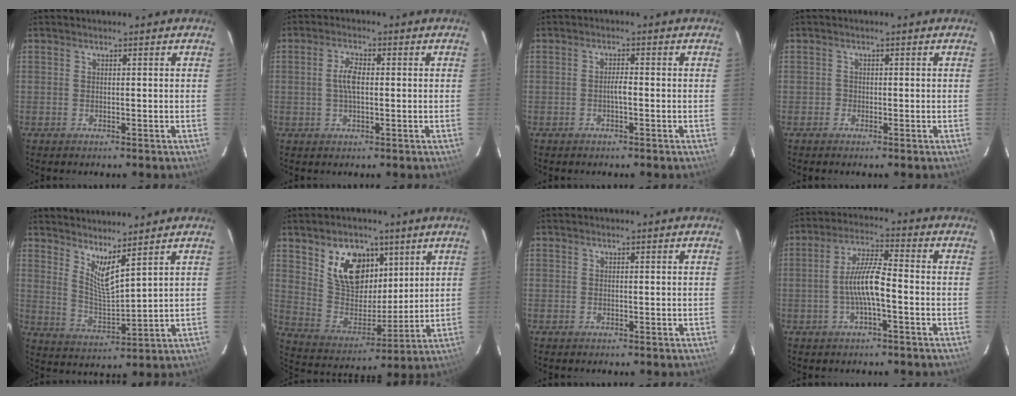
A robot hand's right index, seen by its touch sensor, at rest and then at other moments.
{"total": 3.8, "force": [0.0, 1.6, 3.5], "torque": [-0.072, 0.007, 0.002]}
{"total": 1.6, "force": [-0.6, 0.3, 1.5], "torque": [-0.029, 0.004, -0.012]}
{"total": 0.9, "force": [-0.5, 0.7, -0.2], "torque": [0.001, 0.003, -0.012]}
{"total": 6.8, "force": [5.1, 0.6, 4.5], "torque": [-0.081, -0.018, 0.098]}
{"total": 14.5, "force": [7.2, 9.4, 8.4], "torque": [-0.159, 0.008, 0.148]}
{"total": 0.0}
{"total": 7.6, "force": [-2.0, 1.1, 7.2], "torque": [-0.147, 0.008, -0.036]}